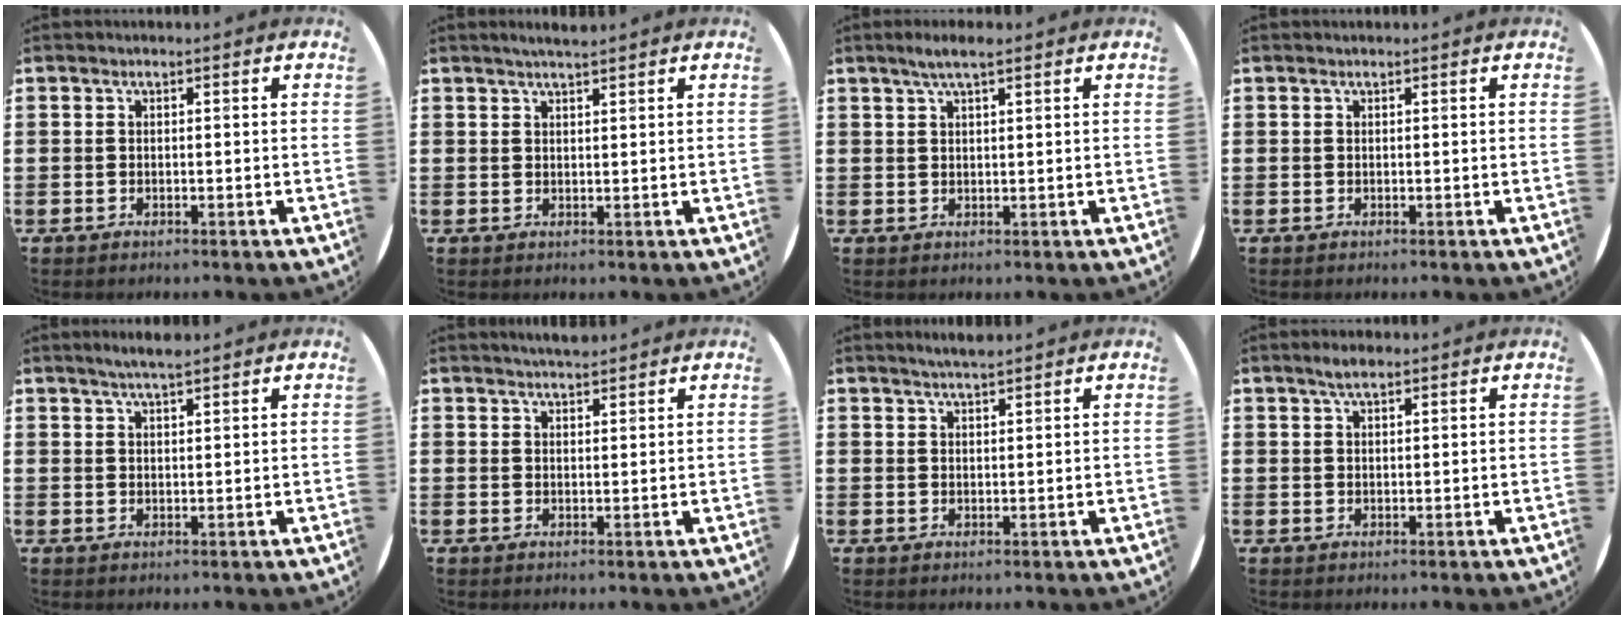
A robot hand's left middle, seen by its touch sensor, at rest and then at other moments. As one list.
[{"total": 2.0, "force": [1.8, 0.0, 0.8], "torque": [-0.015, 0.003, 0.033]}, {"total": 2.8, "force": [2.1, 0.3, 1.9], "torque": [-0.030, 0.003, 0.034]}, {"total": 0.0}, {"total": 2.9, "force": [2.6, 0.2, 1.3], "torque": [-0.027, 0.001, 0.046]}, {"total": 2.4, "force": [2.3, 0.3, 0.3], "torque": [-0.008, -0.001, 0.044]}, {"total": 2.2, "force": [2.1, 0.0, 0.6], "torque": [-0.013, 0.001, 0.039]}, {"total": 2.2, "force": [1.7, 0.7, 1.3], "torque": [-0.019, 0.003, 0.027]}]